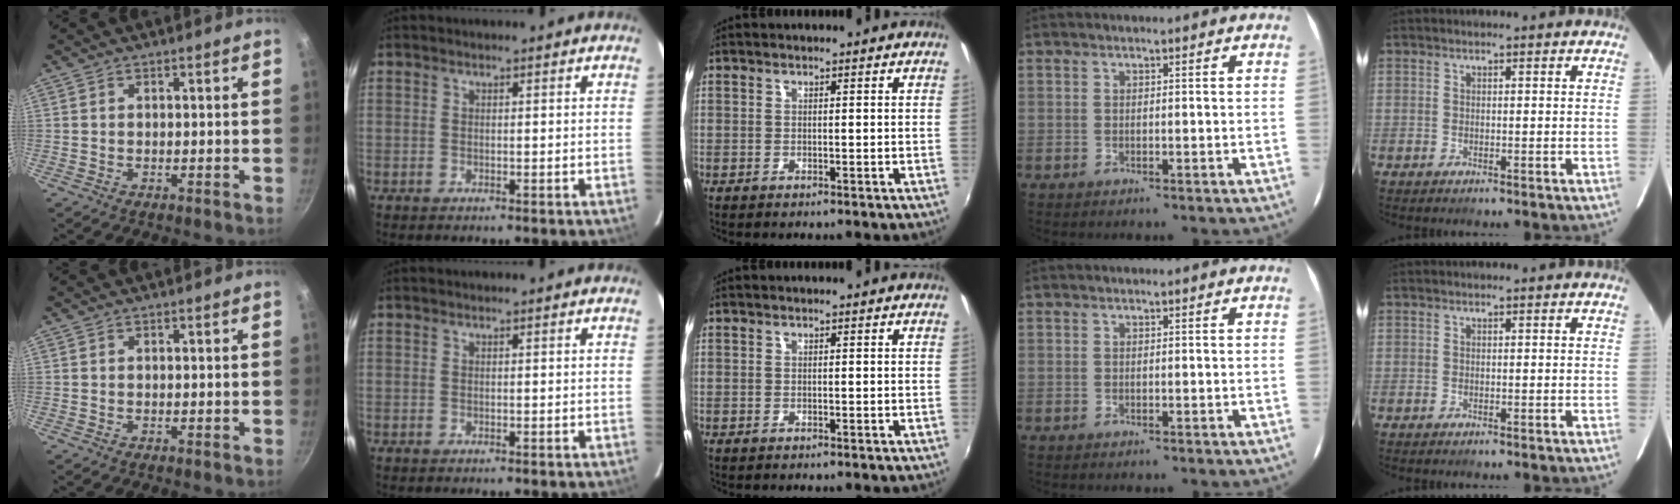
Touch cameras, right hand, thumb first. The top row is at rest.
{}